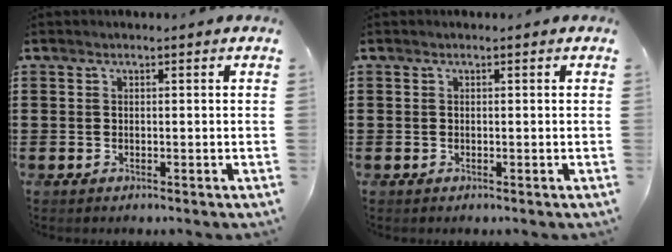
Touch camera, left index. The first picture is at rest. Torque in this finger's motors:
{"motor_torque": [-0.01, 0.03, 0.01, -0.01]}